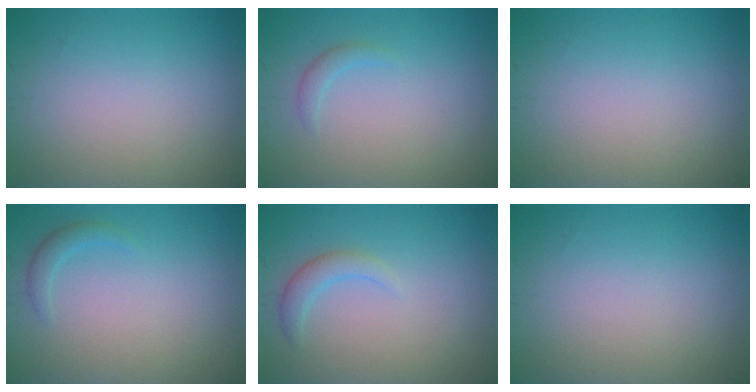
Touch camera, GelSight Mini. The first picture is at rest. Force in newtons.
{"total": 1.1, "press": 1.1, "slide": 0.1}
{"total": 0.0}
{"total": 1.3, "press": 1.3, "slide": 0.2}
{"total": 1.9, "press": 1.9, "slide": 0.1}
{"total": 0.0}